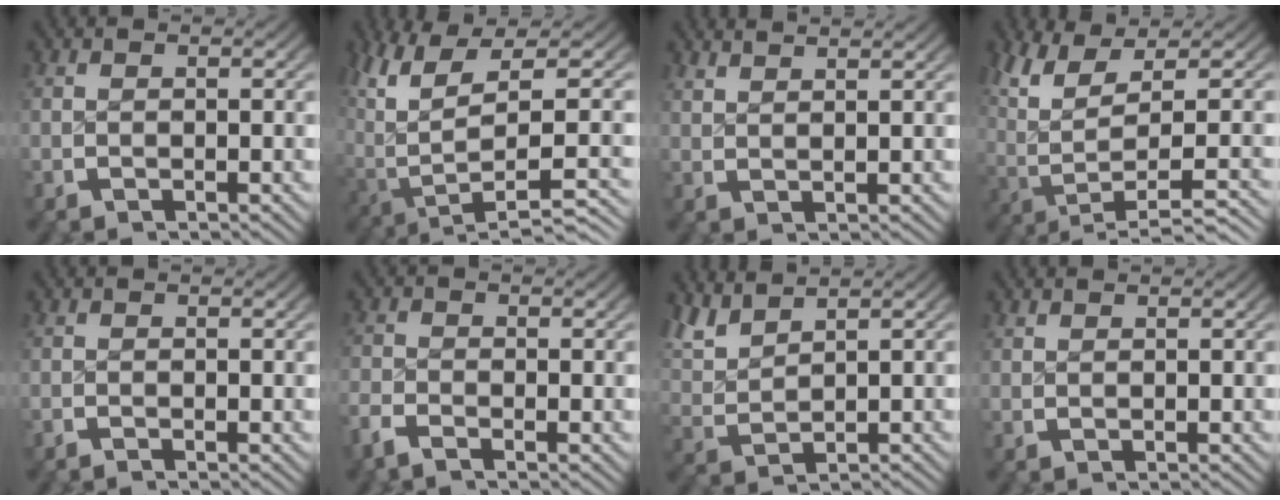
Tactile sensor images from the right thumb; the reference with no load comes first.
{"total": 9.2, "force": [-0.9, 5.2, 7.5], "torque": [-0.162, -0.041, 0.015]}
{"total": 2.3, "force": [2.2, -0.1, 0.6], "torque": [-0.002, 0.006, 0.042]}
{"total": 8.7, "force": [1.4, 4.4, 7.3], "torque": [-0.149, -0.008, 0.035]}
{"total": 0.7, "force": [-0.7, 0.1, 0.1], "torque": [0.003, -0.002, -0.015]}
{"total": 1.9, "force": [-1.5, 0.8, 0.8], "torque": [-0.016, -0.002, -0.036]}
{"total": 3.6, "force": [2.2, 1.9, 2.2], "torque": [-0.054, -0.002, 0.057]}
{"total": 0.5, "force": [0.5, -0.2, 0.1], "torque": [-0.001, 0.001, 0.012]}